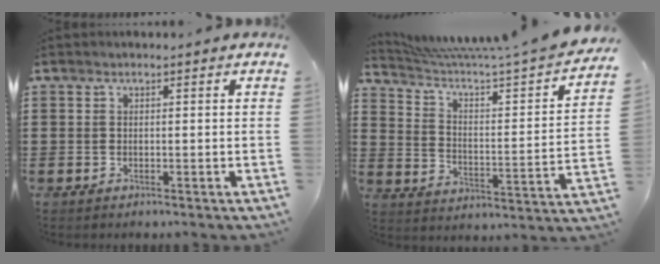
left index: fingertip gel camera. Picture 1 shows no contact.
{"total": 4.6, "force": [3.6, -0.1, 2.8], "torque": [-0.074, -0.046, 0.052]}